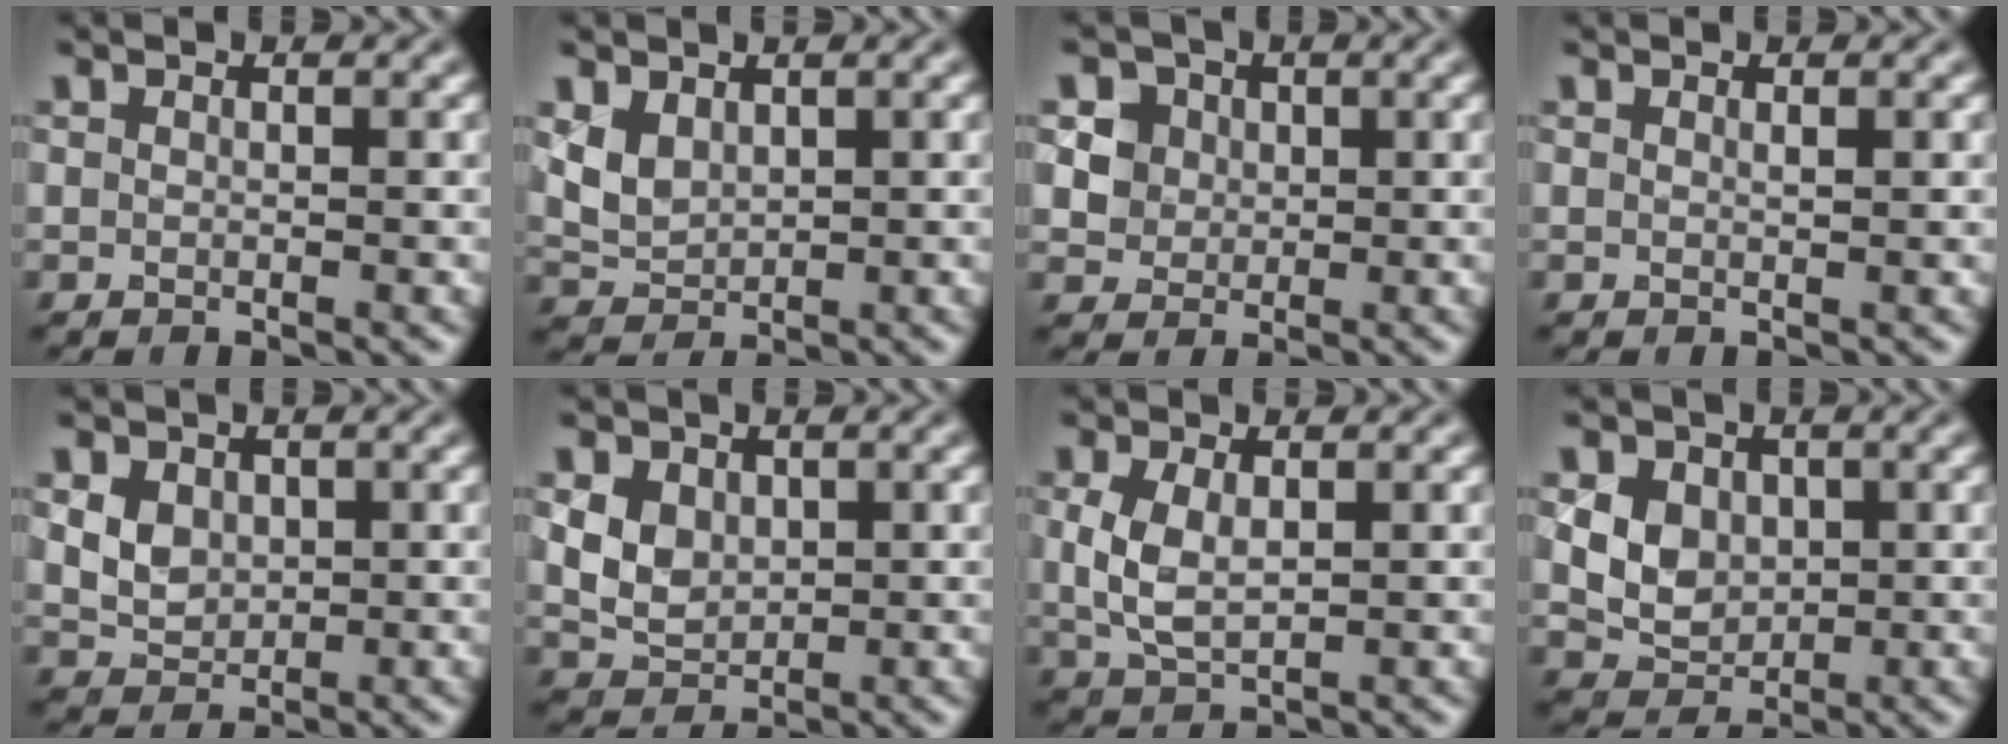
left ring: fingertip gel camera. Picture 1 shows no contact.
{"total": 2.6, "force": [1.2, 1.8, 1.5], "torque": [-0.035, -0.004, 0.030]}
{"total": 5.8, "force": [2.6, 4.6, 2.3], "torque": [-0.045, 0.011, 0.038]}
{"total": 0.5, "force": [0.3, 0.1, 0.4], "torque": [-0.002, 0.000, 0.004]}
{"total": 3.7, "force": [1.2, 2.9, 2.0], "torque": [-0.047, 0.010, 0.023]}
{"total": 3.7, "force": [0.9, 2.9, 2.1], "torque": [-0.050, -0.001, 0.018]}
{"total": 3.5, "force": [0.5, 1.9, 2.9], "torque": [-0.070, 0.000, 0.015]}
{"total": 4.9, "force": [1.2, 4.0, 2.5], "torque": [-0.054, 0.006, 0.022]}